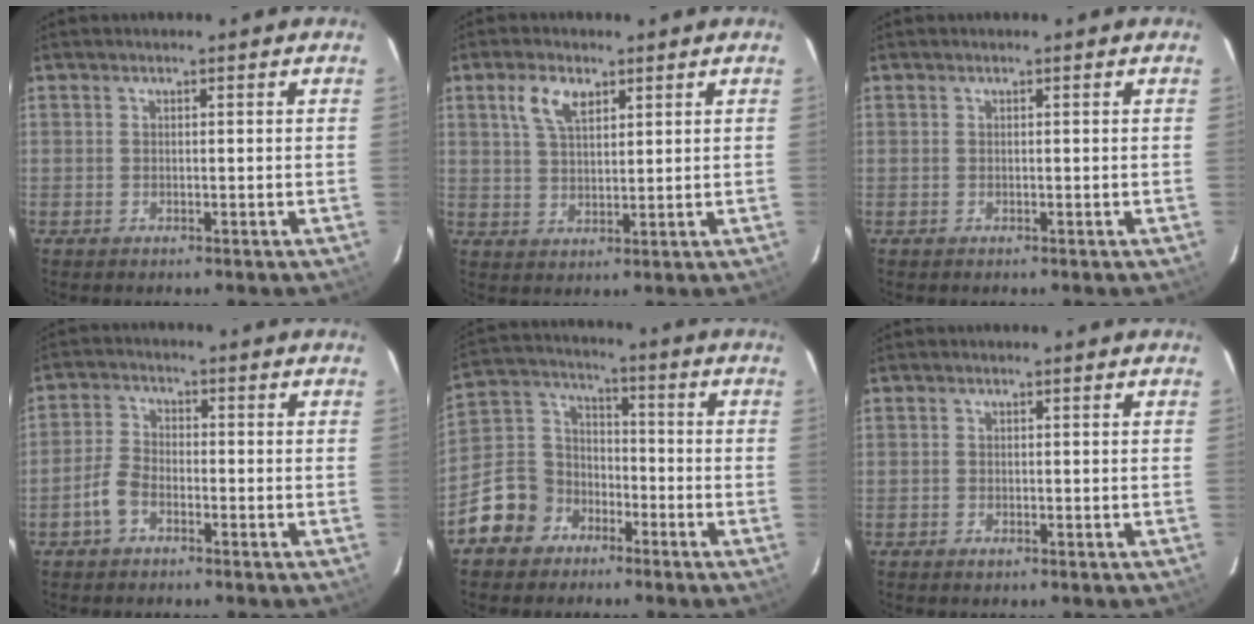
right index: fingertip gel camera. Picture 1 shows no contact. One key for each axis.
{"total": 5.8, "fx": 3.0, "fy": 2.9, "fz": 4.0, "tx": -0.079, "ty": 0.013, "tz": 0.058}
{"total": 0.0}
{"total": 4.3, "fx": -2.5, "fy": 2.4, "fz": 2.4, "tx": -0.061, "ty": 0.010, "tz": -0.051}
{"total": 11.4, "fx": -6.8, "fy": 8.9, "fz": 2.1, "tx": -0.068, "ty": 0.049, "tz": -0.117}
{"total": 0.6, "fx": -0.4, "fy": 0.3, "fz": 0.2, "tx": -0.006, "ty": -0.002, "tz": -0.010}